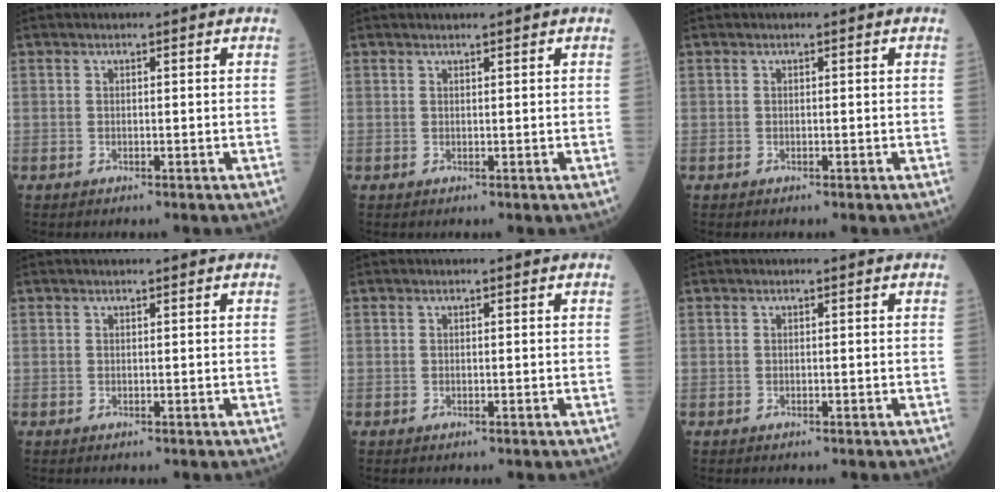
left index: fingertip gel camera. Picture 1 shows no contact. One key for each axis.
{"total": 1.5, "fx": 1.4, "fy": 0.0, "fz": 0.6, "tx": -0.003, "ty": 0.010, "tz": 0.021}
{"total": 0.0}
{"total": 0.5, "fx": 0.5, "fy": 0.0, "fz": 0.2, "tx": -0.002, "ty": 0.003, "tz": 0.007}
{"total": 0.0}
{"total": 0.0}